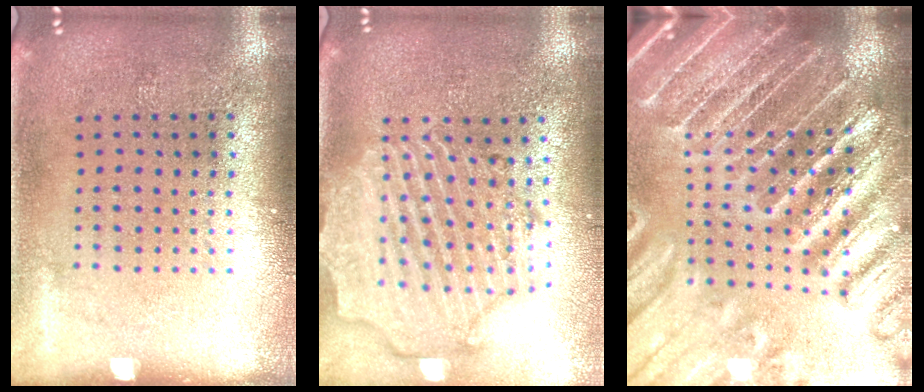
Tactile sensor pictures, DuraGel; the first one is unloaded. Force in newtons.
{"total": 2.9, "press": 2.6, "slide": 1.3}
{"total": 5.1, "press": 4.5, "slide": 2.3}